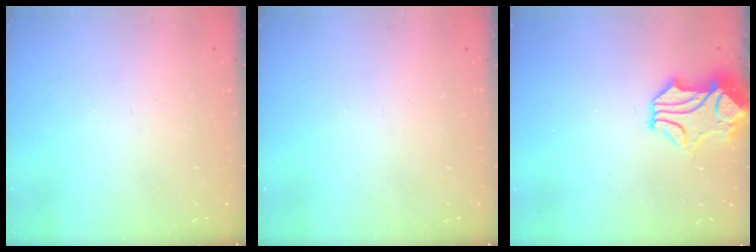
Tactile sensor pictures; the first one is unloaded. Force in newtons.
{"total": 0.0}
{"total": 2.1, "press": 1.6, "slide": 1.3}